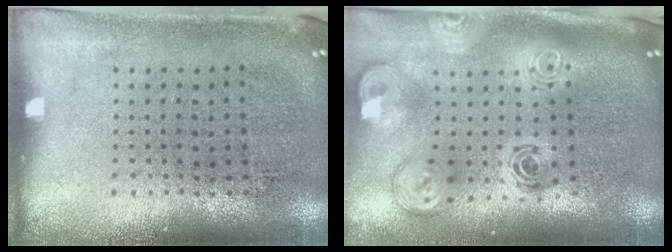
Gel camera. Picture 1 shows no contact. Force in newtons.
{"total": 3.0, "press": 2.0, "slide": 2.1}